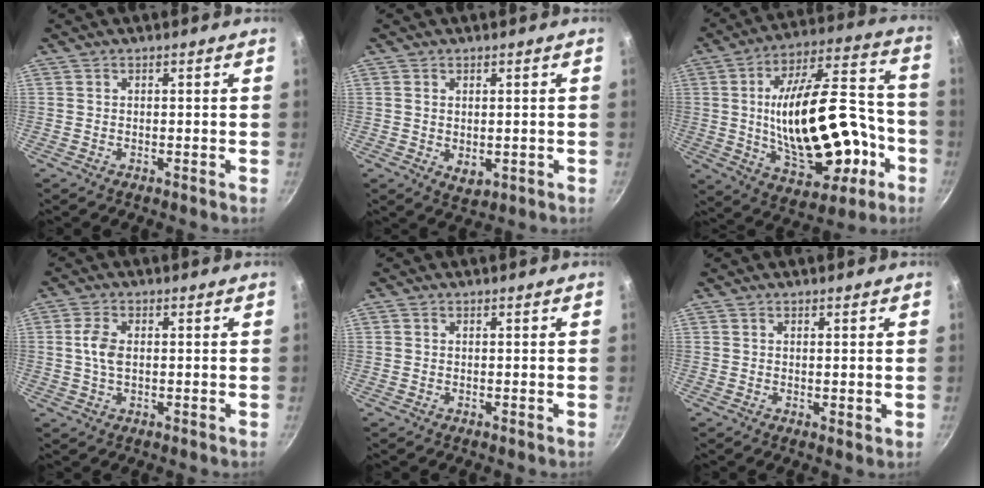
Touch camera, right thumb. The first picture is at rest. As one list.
[{"total": 3.2, "force": [0.0, 2.1, 2.4], "torque": [-0.036, -0.010, 0.004]}, {"total": 26.8, "force": [-4.3, 13.7, 22.7], "torque": [-0.336, 0.054, -0.038]}, {"total": 4.4, "force": [0.3, 2.5, 3.6], "torque": [-0.073, 0.007, 0.003]}, {"total": 0.0}, {"total": 0.9, "force": [0.2, 0.2, 0.9], "torque": [-0.013, -0.003, 0.001]}]